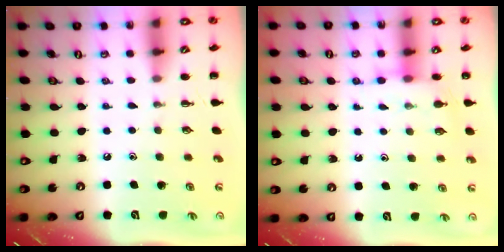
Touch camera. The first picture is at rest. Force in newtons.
{"total": 5.7, "press": 5.6, "slide": 1.1}